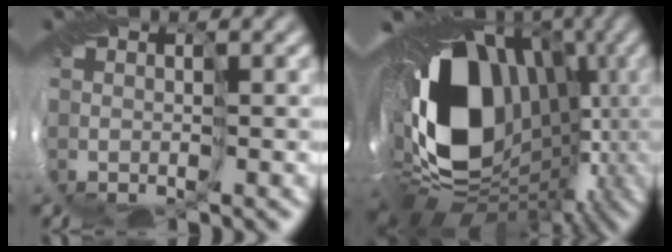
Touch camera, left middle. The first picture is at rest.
{"total": 20.3, "force": [0.4, 14.4, 14.3], "torque": [-0.263, -0.033, 0.021]}